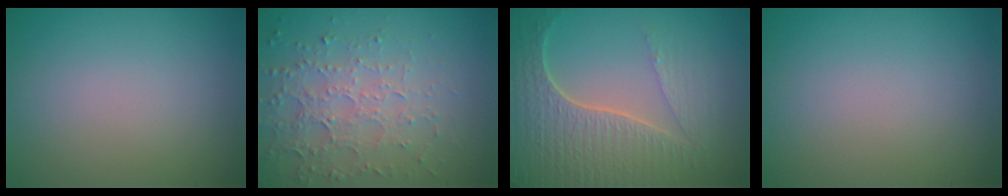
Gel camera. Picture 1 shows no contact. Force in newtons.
{"total": 3.7, "press": 3.7, "slide": 0.5}
{"total": 5.9, "press": 4.8, "slide": 3.4}
{"total": 0.0}